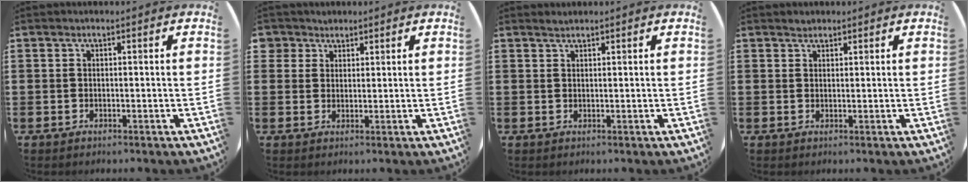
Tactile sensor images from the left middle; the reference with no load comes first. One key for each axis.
{"total": 2.5, "fx": 1.9, "fy": 1.6, "fz": -0.2, "tx": 0.003, "ty": 0.005, "tz": 0.036}
{"total": 0.9, "fx": 0.9, "fy": 0.0, "fz": 0.1, "tx": -0.003, "ty": 0.000, "tz": 0.017}
{"total": 1.0, "fx": 0.9, "fy": 0.3, "fz": -0.1, "tx": 0.000, "ty": 0.002, "tz": 0.019}